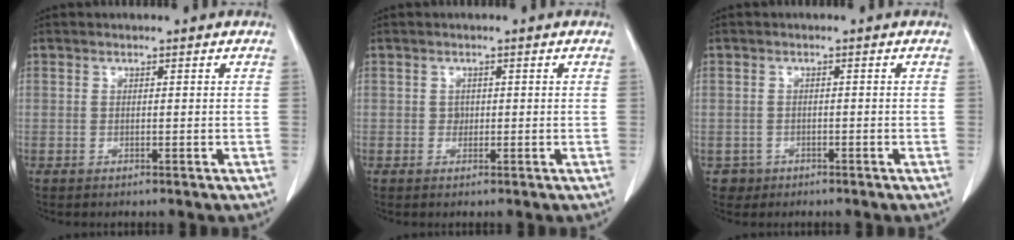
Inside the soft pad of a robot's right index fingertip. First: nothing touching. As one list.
[{"total": 0.8, "force": [0.0, 0.7, 0.3], "torque": [-0.002, 0.003, -0.001]}, {"total": 2.1, "force": [-1.0, 1.9, -0.2], "torque": [0.004, 0.010, -0.016]}]